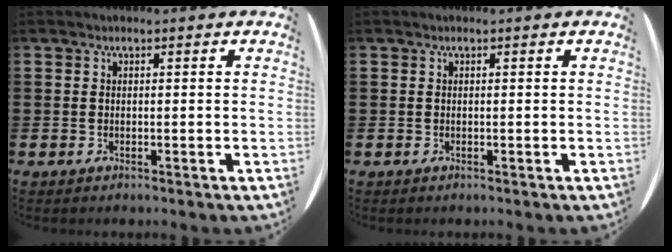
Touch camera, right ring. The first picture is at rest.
{"total": 0.0}